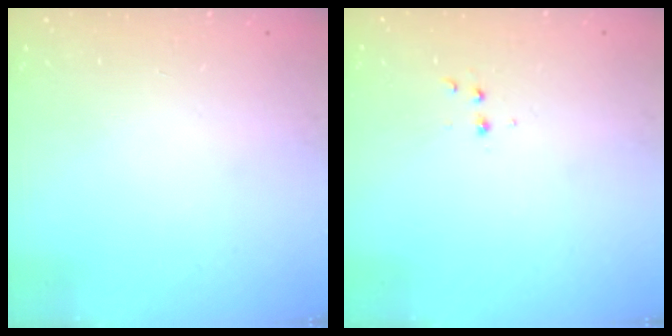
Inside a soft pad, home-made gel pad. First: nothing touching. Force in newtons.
{"total": 2.9, "press": 2.7, "slide": 1.1}